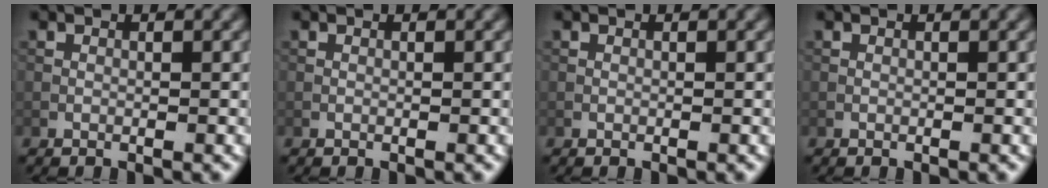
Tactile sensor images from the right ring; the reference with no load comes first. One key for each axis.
{"total": 0.0}
{"total": 0.0}
{"total": 0.0}